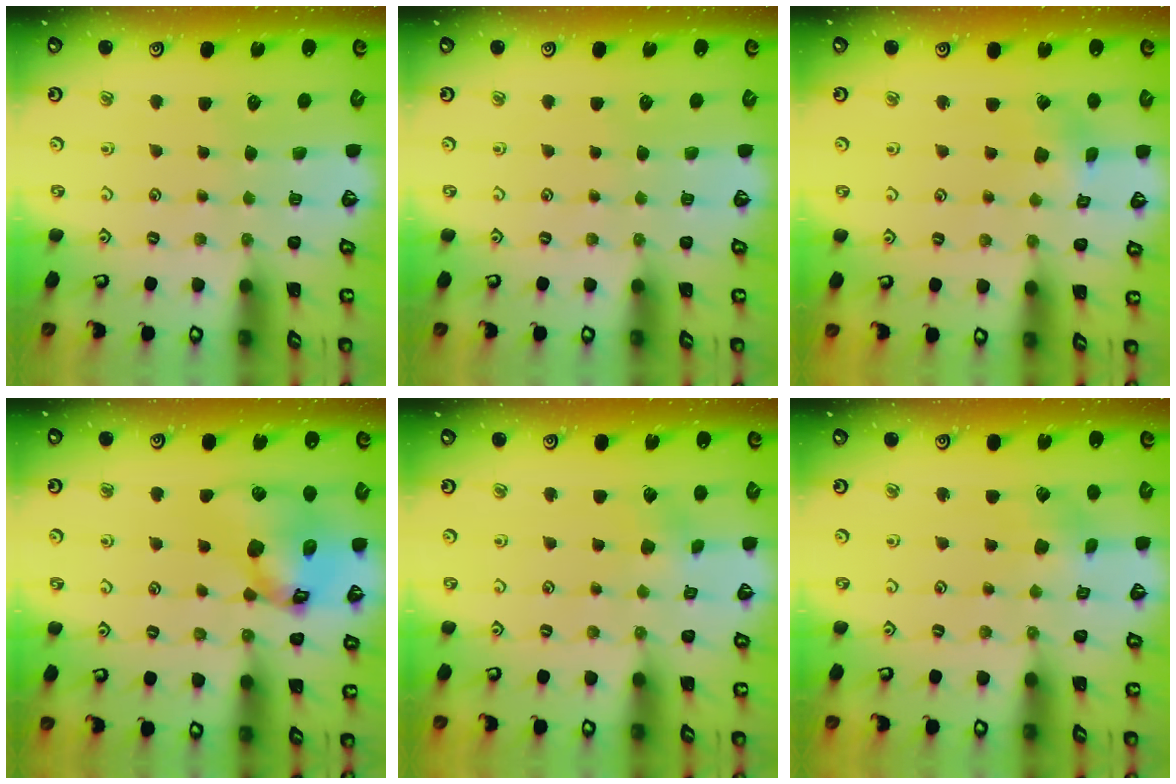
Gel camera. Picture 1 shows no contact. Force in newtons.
{"total": 0.0}
{"total": 2.9, "press": 2.9, "slide": 0.2}
{"total": 16.7, "press": 16.5, "slide": 2.3}
{"total": 2.9, "press": 2.9, "slide": 0.3}
{"total": 3.0, "press": 3.0, "slide": 0.2}